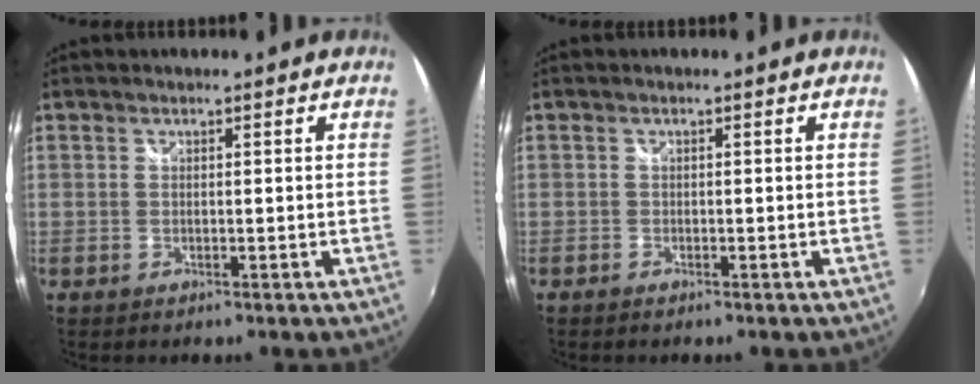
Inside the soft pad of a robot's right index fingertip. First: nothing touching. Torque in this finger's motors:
{"motor_torque": [-0.18, 0.10, -0.03, -0.01]}